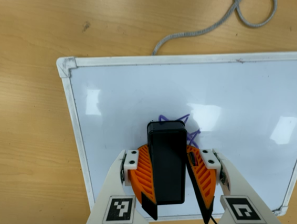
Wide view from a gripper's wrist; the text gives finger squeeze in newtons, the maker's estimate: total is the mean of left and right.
{"total": 13.9, "left": 15.9, "right": 12.0}